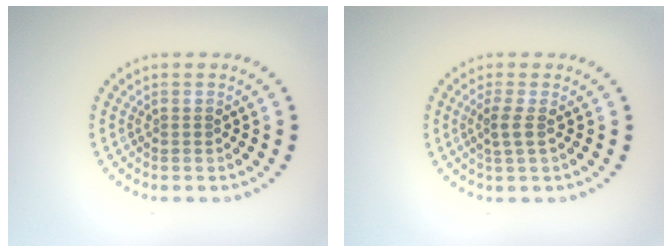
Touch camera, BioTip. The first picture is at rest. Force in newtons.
{"total": 1.6, "press": 1.3, "slide": 0.9}